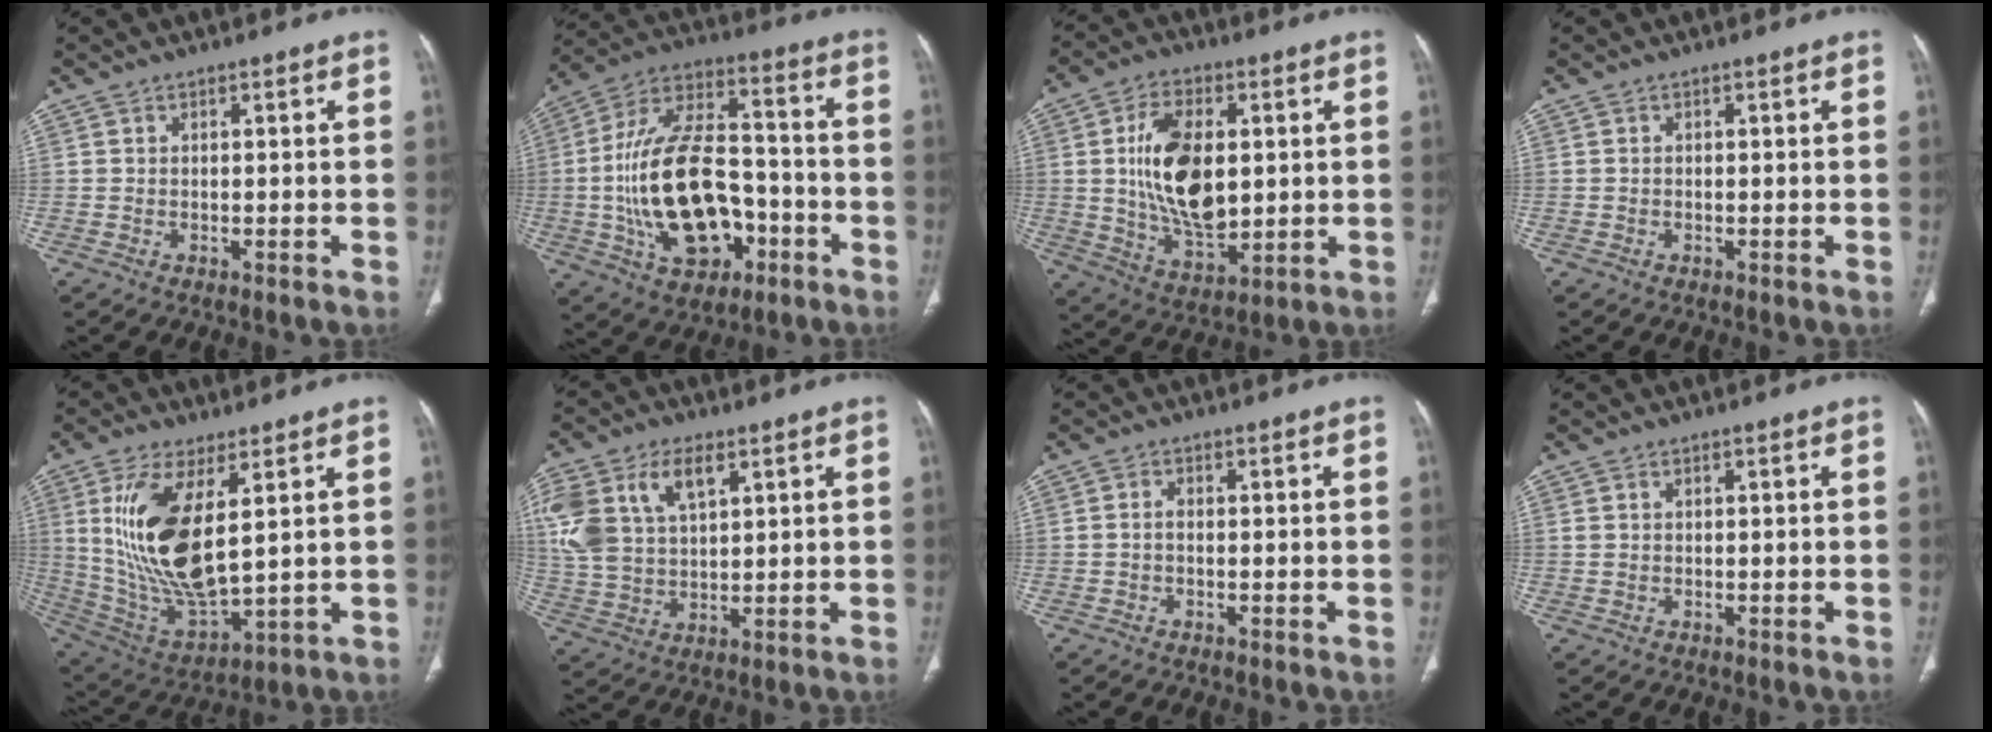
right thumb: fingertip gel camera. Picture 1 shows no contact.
{"total": 22.7, "force": [-5.3, 13.2, 17.7], "torque": [-0.308, 0.040, -0.080]}
{"total": 16.7, "force": [2.0, 9.4, 13.7], "torque": [-0.226, -0.013, 0.045]}
{"total": 0.0}
{"total": 18.5, "force": [4.7, 7.6, 16.2], "torque": [-0.323, -0.028, 0.108]}
{"total": 16.4, "force": [6.6, 9.7, 11.5], "torque": [-0.252, -0.003, 0.132]}
{"total": 1.1, "force": [-0.2, 0.7, 0.8], "torque": [-0.013, 0.002, -0.006]}
{"total": 0.9, "force": [0.4, 0.5, 0.5], "torque": [-0.013, 0.006, 0.012]}